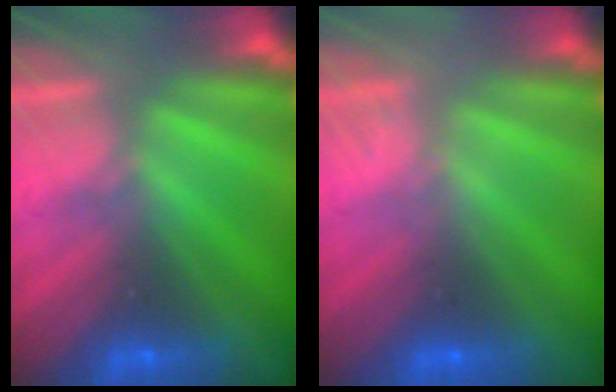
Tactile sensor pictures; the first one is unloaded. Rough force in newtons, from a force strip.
{"total": 1.6}